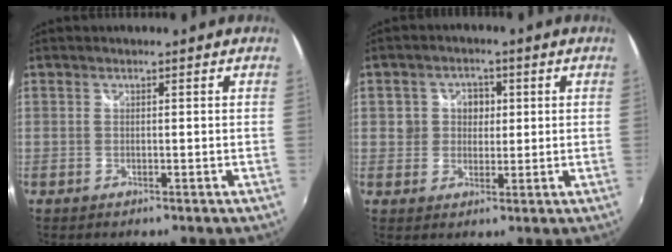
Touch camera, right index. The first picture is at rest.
{"total": 4.6, "force": [0.6, 4.3, 1.4], "torque": [-0.017, 0.013, 0.008]}